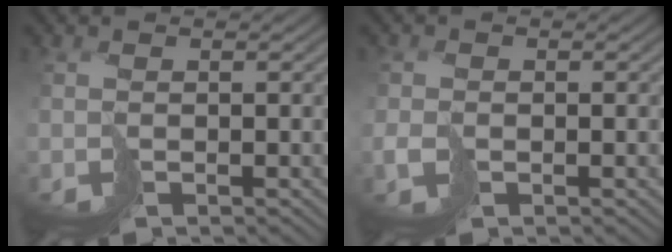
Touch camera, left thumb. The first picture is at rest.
{"total": 1.4, "force": [-0.3, 1.1, 0.7], "torque": [-0.017, -0.006, -0.003]}